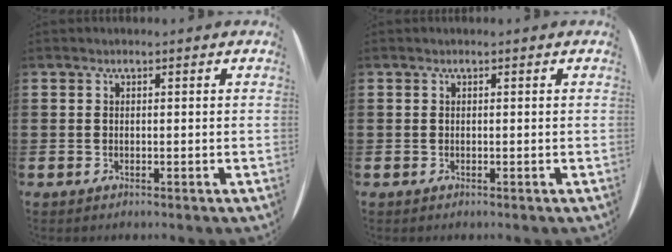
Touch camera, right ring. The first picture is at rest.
{"total": 0.0}